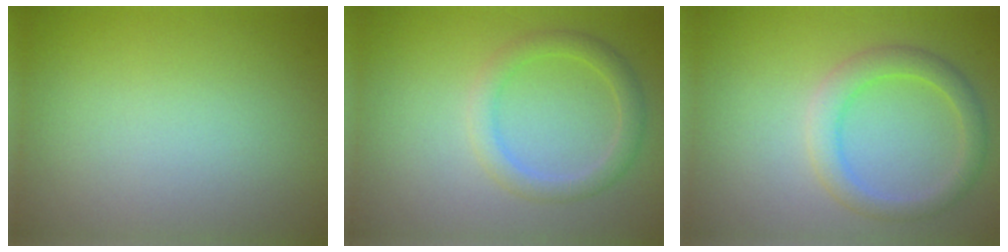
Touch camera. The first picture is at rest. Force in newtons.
{"total": 2.4, "press": 2.4, "slide": 0.1}
{"total": 3.0, "press": 3.0, "slide": 0.2}